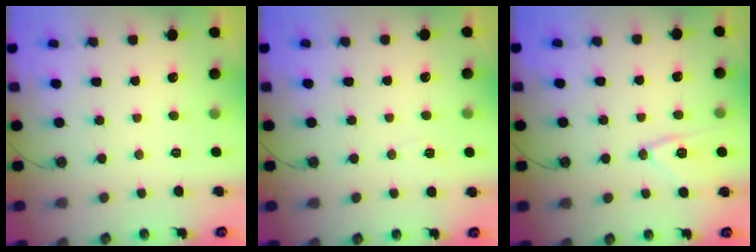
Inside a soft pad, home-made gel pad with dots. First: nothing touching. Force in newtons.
{"total": 2.7, "press": 2.3, "slide": 1.4}
{"total": 11.5, "press": 11.3, "slide": 2.2}